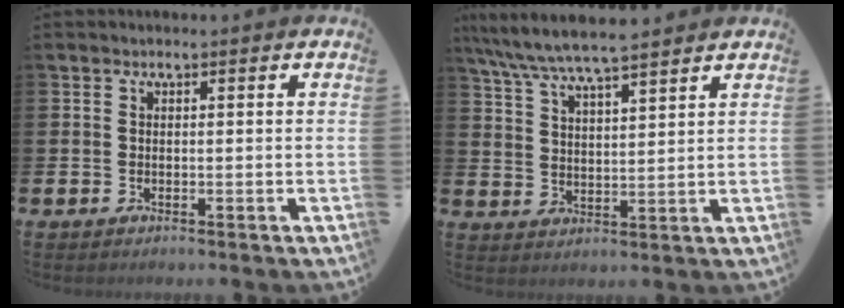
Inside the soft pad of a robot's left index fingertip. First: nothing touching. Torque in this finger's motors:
{"motor_torque": [0.97, -1.17, 0.91, 0.21]}